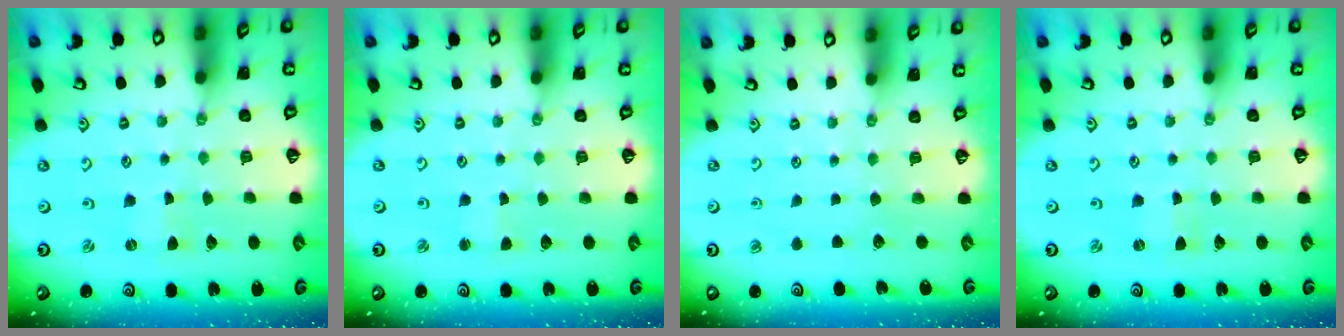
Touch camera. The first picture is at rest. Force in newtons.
{"total": 1.4, "press": 1.3, "slide": 0.3}
{"total": 0.0}
{"total": 0.0}